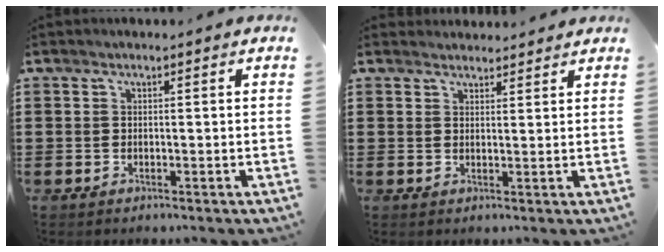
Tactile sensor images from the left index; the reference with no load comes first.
{"total": 2.0, "force": [2.0, 0.4, -0.1], "torque": [-0.005, -0.002, 0.039]}